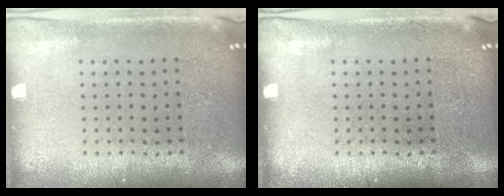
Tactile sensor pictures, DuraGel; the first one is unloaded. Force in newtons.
{"total": 0.0}